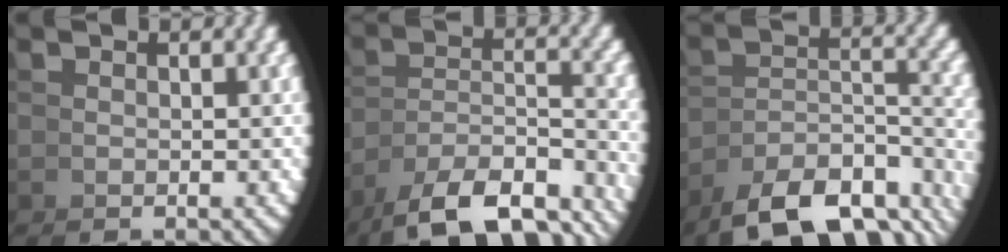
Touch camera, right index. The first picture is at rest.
{"total": 10.7, "force": [-8.1, 4.5, 5.4], "torque": [-0.105, -0.043, -0.107]}
{"total": 10.1, "force": [-6.9, 4.2, 6.1], "torque": [-0.111, -0.039, -0.086]}